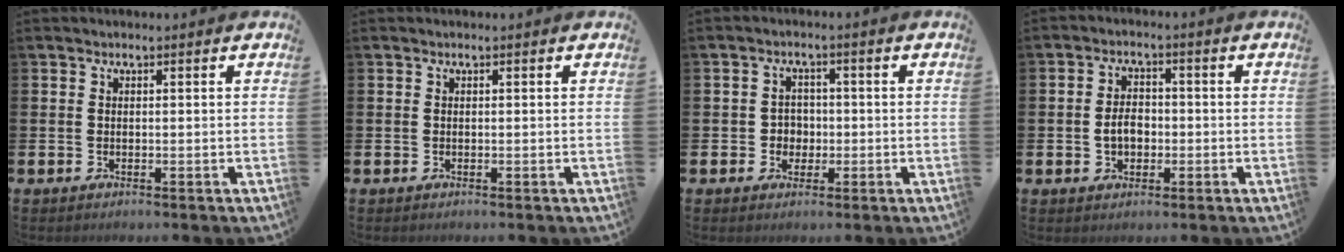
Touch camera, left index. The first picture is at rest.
{"total": 0.0}
{"total": 2.6, "force": [-0.4, 2.5, 0.7], "torque": [-0.010, 0.004, -0.016]}
{"total": 3.4, "force": [-0.7, 2.4, 2.3], "torque": [-0.034, 0.002, -0.018]}